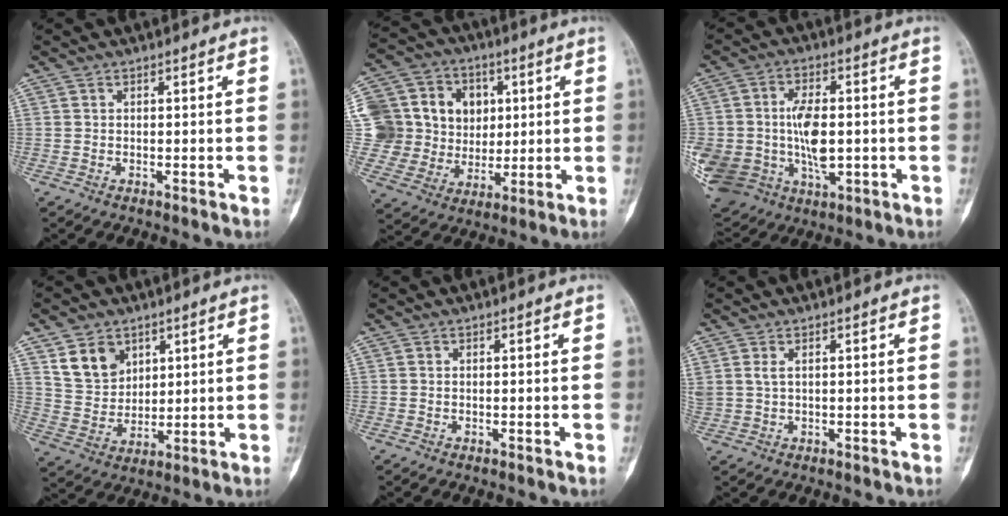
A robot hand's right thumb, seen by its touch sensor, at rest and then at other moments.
{"total": 20.5, "force": [4.0, 18.0, 8.8], "torque": [-0.141, 0.036, 0.092]}
{"total": 24.5, "force": [-1.9, 16.9, 17.6], "torque": [-0.392, 0.008, -0.005]}
{"total": 9.0, "force": [4.8, 6.6, 3.8], "torque": [-0.047, -0.028, 0.102]}
{"total": 0.0}
{"total": 1.8, "force": [0.8, 0.9, 1.4], "torque": [-0.035, 0.006, 0.024]}